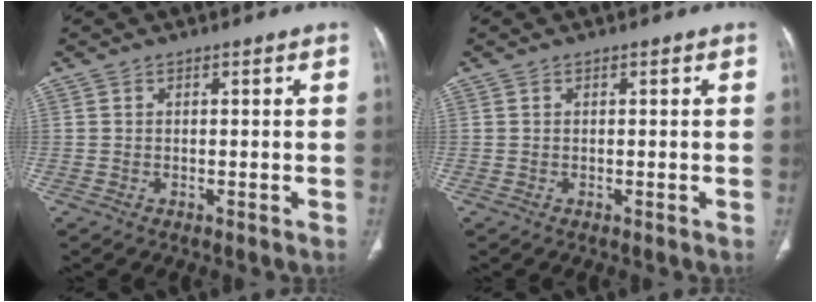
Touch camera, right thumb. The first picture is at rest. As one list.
[{"total": 0.0}]